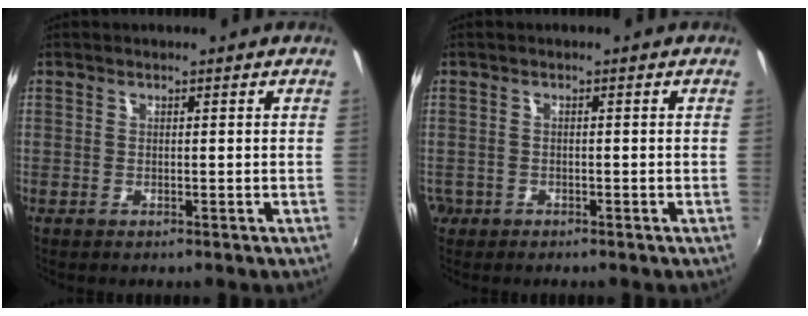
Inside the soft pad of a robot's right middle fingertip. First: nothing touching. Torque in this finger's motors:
{"motor_torque": [-0.38, -0.09, -0.02, -0.03]}